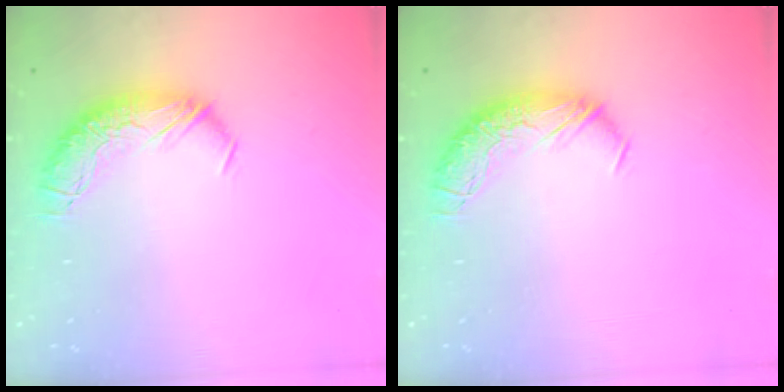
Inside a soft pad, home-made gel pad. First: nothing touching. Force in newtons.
{"total": 0.0}